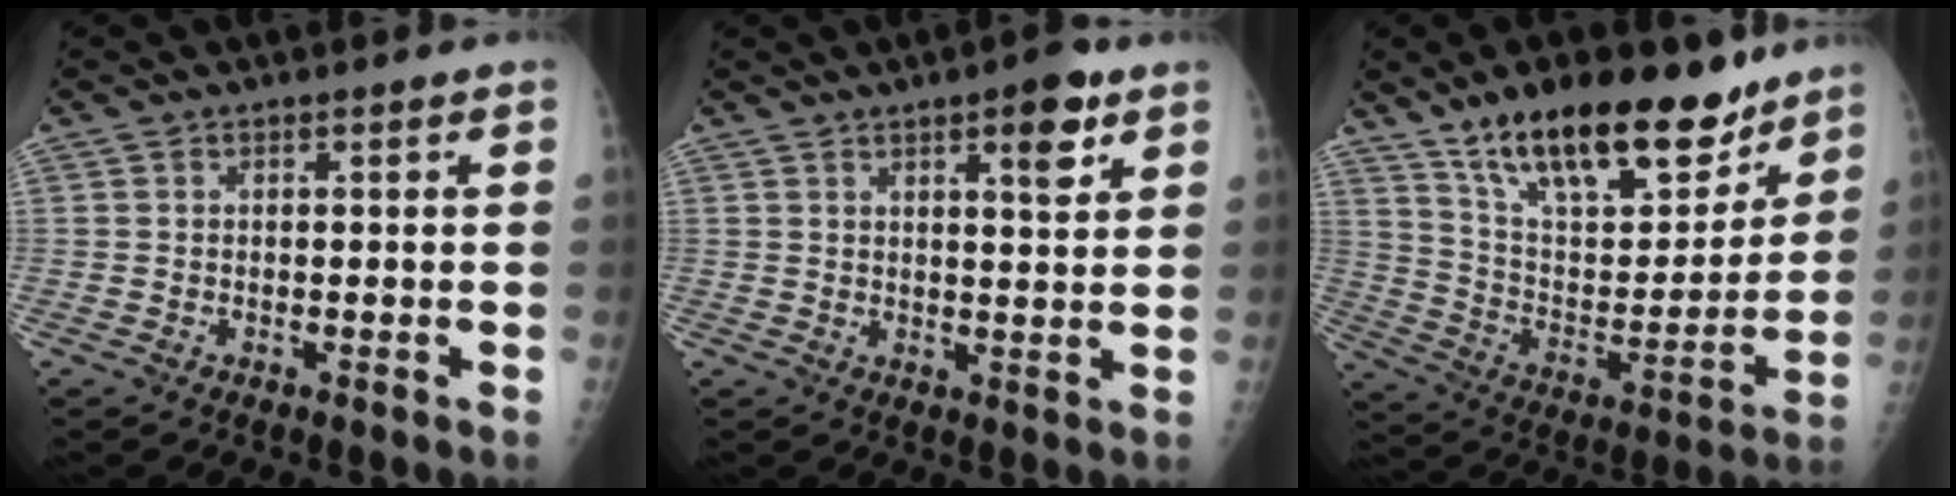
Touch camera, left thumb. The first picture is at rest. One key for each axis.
{"total": 6.7, "fx": 3.8, "fy": 2.0, "fz": 5.2, "tx": -0.063, "ty": -0.018, "tz": 0.050}
{"total": 23.2, "fx": 16.2, "fy": 9.3, "fz": 13.7, "tx": -0.177, "ty": -0.071, "tz": 0.275}